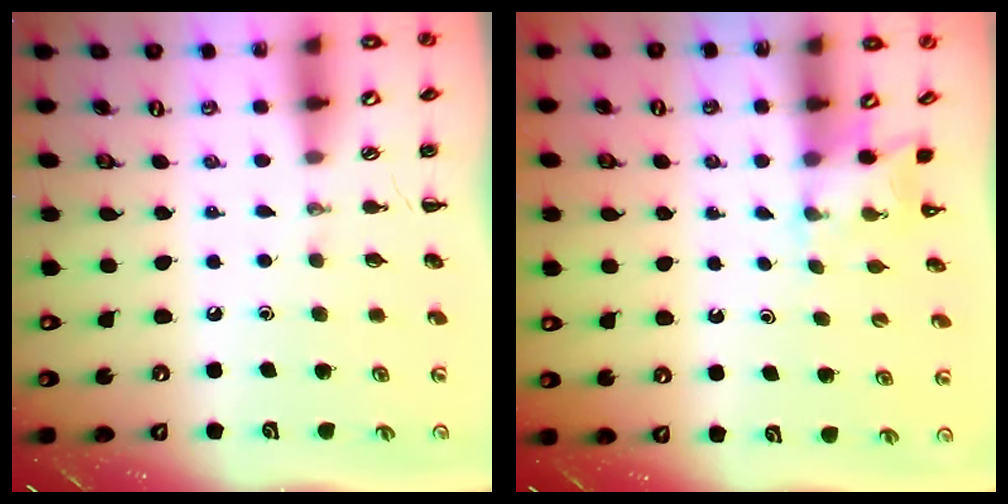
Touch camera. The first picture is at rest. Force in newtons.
{"total": 2.2, "press": 2.1, "slide": 0.7}